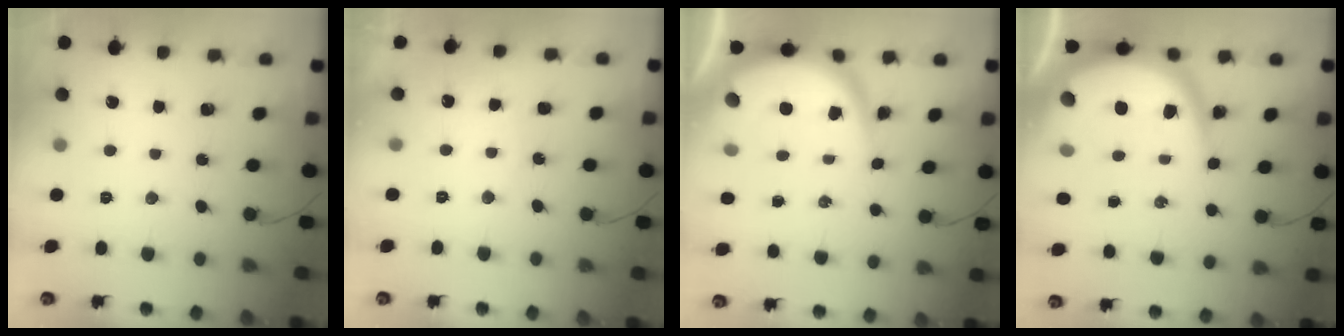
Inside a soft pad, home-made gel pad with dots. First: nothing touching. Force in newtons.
{"total": 4.2, "press": 4.2, "slide": 0.3}
{"total": 7.5, "press": 7.5, "slide": 0.5}
{"total": 15.1, "press": 15.0, "slide": 1.6}